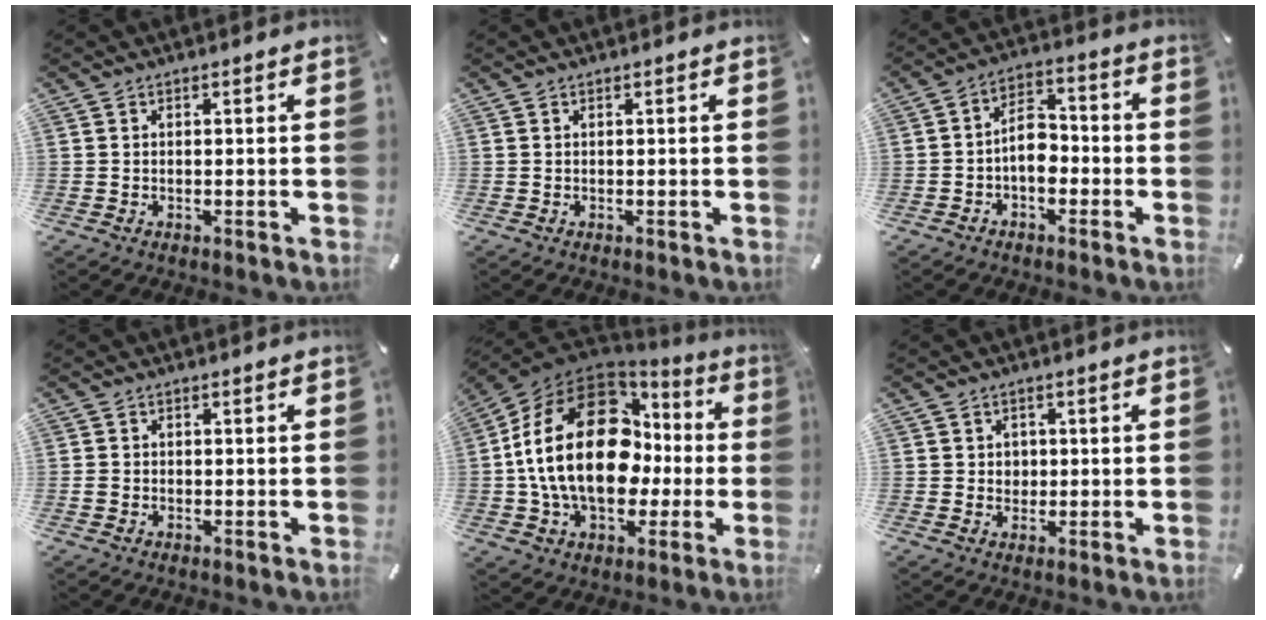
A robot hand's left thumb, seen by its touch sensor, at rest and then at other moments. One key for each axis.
{"total": 0.0}
{"total": 7.9, "fx": -2.3, "fy": 5.2, "fz": 5.5, "tx": -0.105, "ty": 0.023, "tz": -0.041}
{"total": 1.1, "fx": -0.1, "fy": 1.0, "fz": 0.4, "tx": -0.008, "ty": 0.005, "tz": -0.004}
{"total": 25.9, "fx": 1.4, "fy": 17.1, "fz": 19.4, "tx": -0.407, "ty": 0.007, "tz": 0.029}
{"total": 2.5, "fx": 0.4, "fy": 2.4, "fz": 0.4, "tx": 0.003, "ty": -0.001, "tz": 0.003}